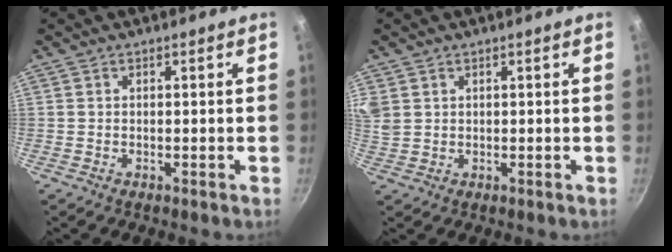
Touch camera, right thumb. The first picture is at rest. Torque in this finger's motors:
{"motor_torque": [0.04, 0.11, 0.12, 0.14, 0.27]}